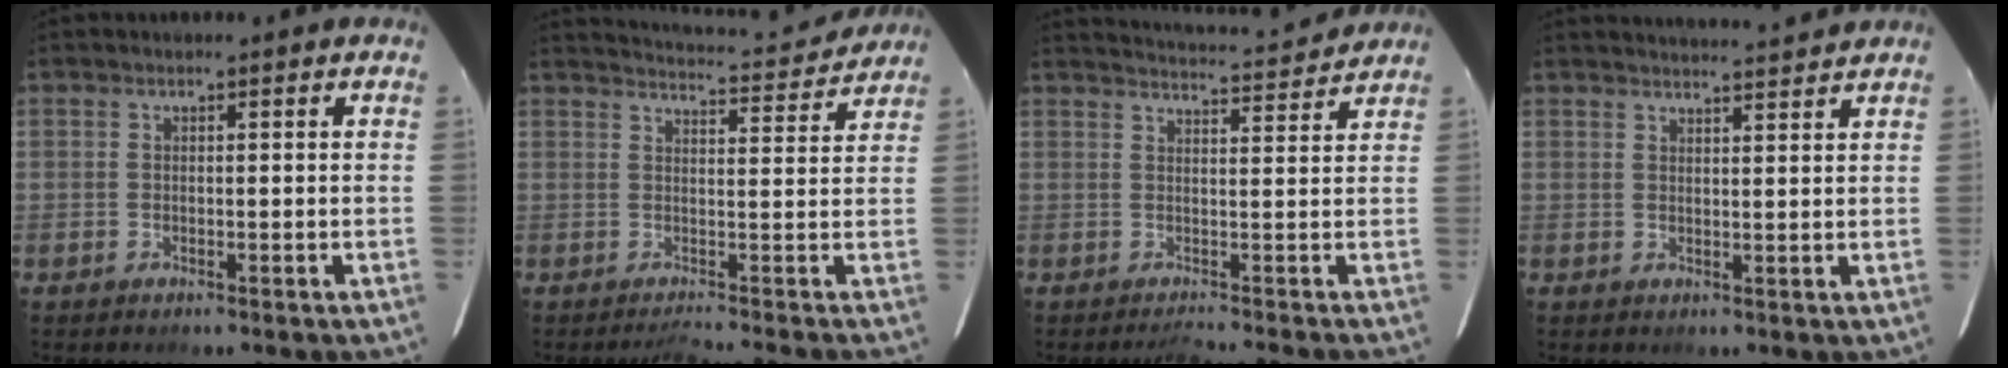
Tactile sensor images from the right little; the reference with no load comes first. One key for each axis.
{"total": 11.0, "fx": 9.6, "fy": -0.3, "fz": 5.5, "tx": -0.118, "ty": 0.027, "tz": 0.115}
{"total": 9.6, "fx": 8.0, "fy": -0.6, "fz": 5.3, "tx": -0.116, "ty": 0.035, "tz": 0.094}
{"total": 9.1, "fx": 8.9, "fy": -0.3, "fz": 2.1, "tx": -0.030, "ty": 0.013, "tz": 0.109}